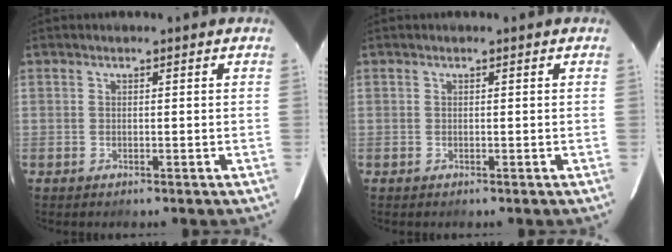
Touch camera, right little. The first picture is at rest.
{"total": 0.0}